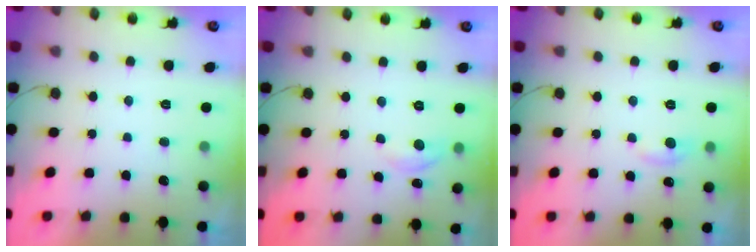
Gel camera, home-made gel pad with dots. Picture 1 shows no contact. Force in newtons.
{"total": 5.1, "press": 5.0, "slide": 0.6}
{"total": 5.9, "press": 5.9, "slide": 0.8}